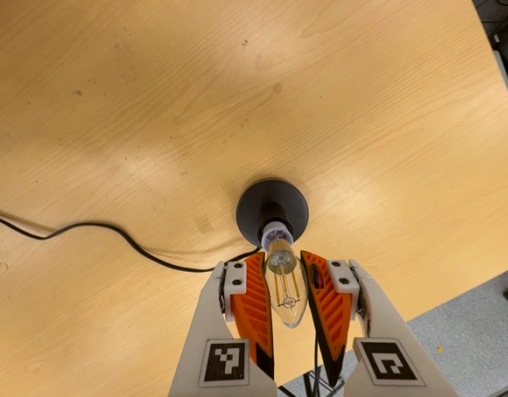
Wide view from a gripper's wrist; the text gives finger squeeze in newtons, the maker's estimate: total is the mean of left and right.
{"total": 21.6, "left": 23.6, "right": 19.6}